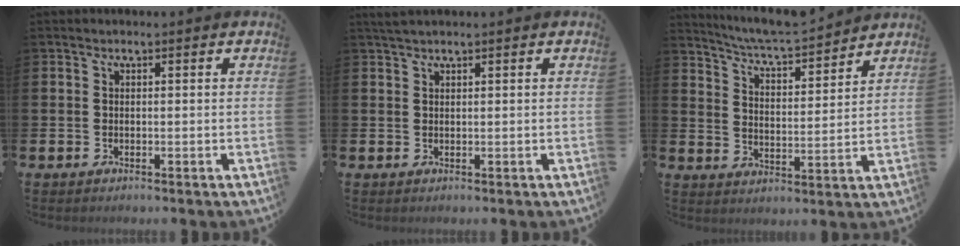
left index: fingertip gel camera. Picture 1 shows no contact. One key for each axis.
{"total": 1.6, "fx": 1.4, "fy": 0.2, "fz": 0.7, "tx": -0.010, "ty": 0.001, "tz": 0.025}
{"total": 6.3, "fx": 6.2, "fy": 0.0, "fz": 1.1, "tx": -0.048, "ty": -0.048, "tz": 0.107}